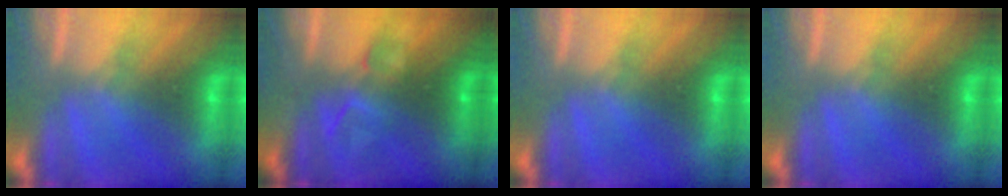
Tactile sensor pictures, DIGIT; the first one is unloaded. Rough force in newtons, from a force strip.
{"total": 3.5}
{"total": 0.0}
{"total": 0.0}